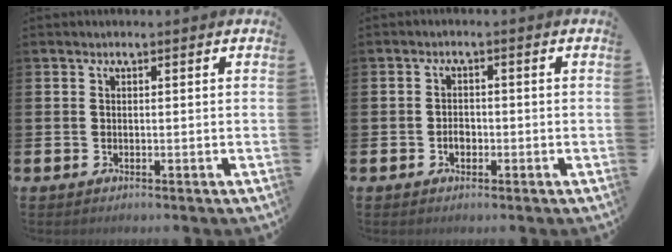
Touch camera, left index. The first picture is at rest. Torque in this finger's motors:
{"motor_torque": [0.05, 0.05, 0.02, 0.04]}